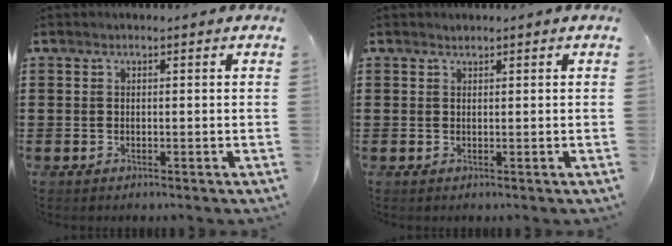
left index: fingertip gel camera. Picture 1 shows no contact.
{"total": 0.6, "force": [0.6, 0.1, 0.0], "torque": [-0.001, 0.000, 0.013]}